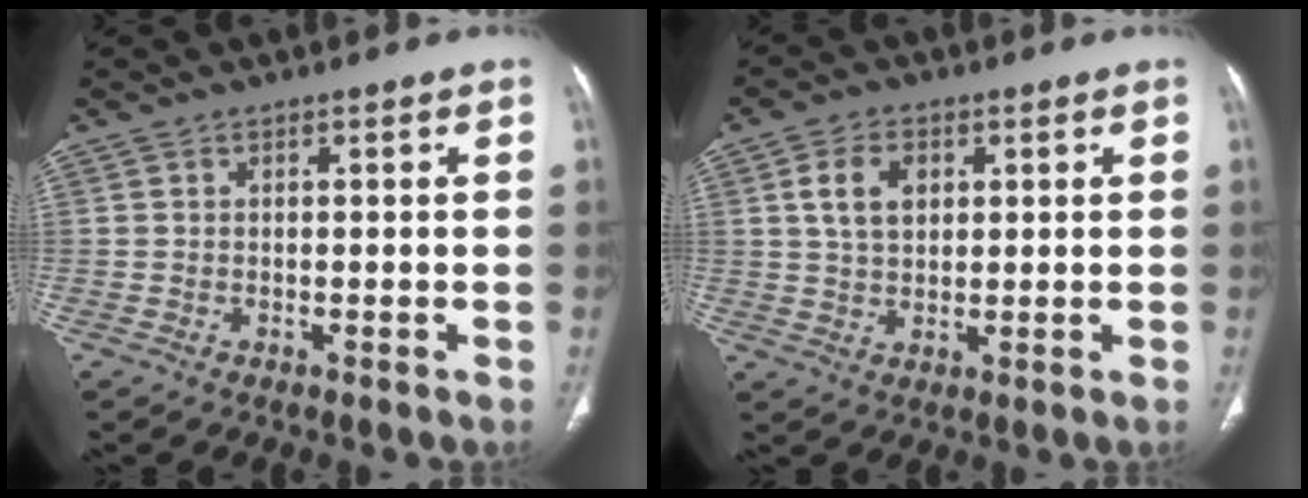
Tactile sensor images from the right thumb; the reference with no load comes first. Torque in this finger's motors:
{"motor_torque": [0.21, 0.25, 0.44, -0.40, 0.05]}